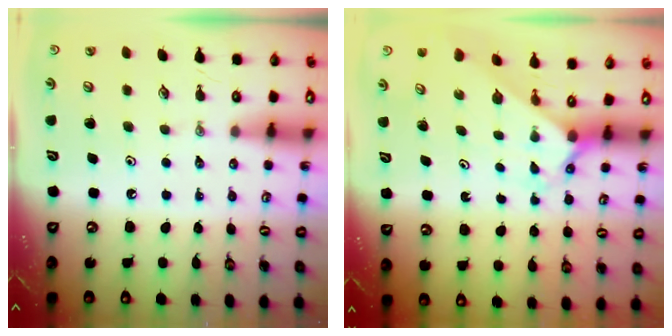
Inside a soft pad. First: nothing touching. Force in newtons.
{"total": 2.1, "press": 2.1, "slide": 0.2}